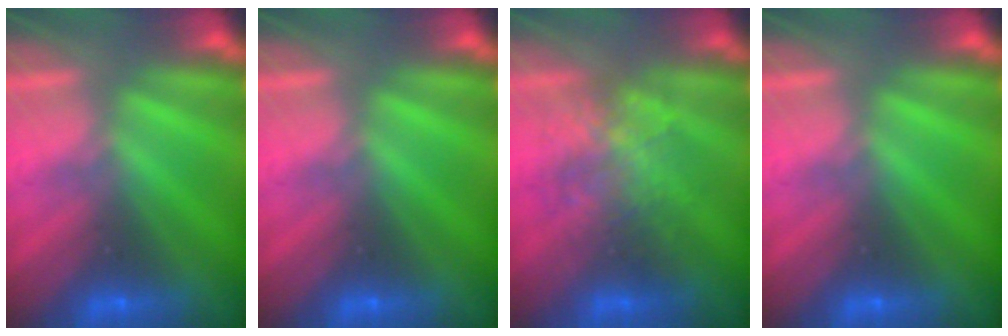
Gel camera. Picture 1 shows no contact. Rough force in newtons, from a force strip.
{"total": 0.0}
{"total": 2.2}
{"total": 0.0}